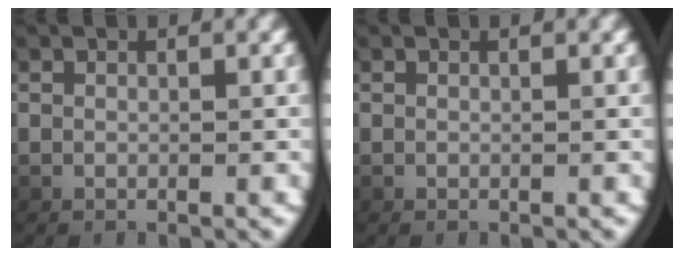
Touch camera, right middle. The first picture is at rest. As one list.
[{"total": 0.0}]